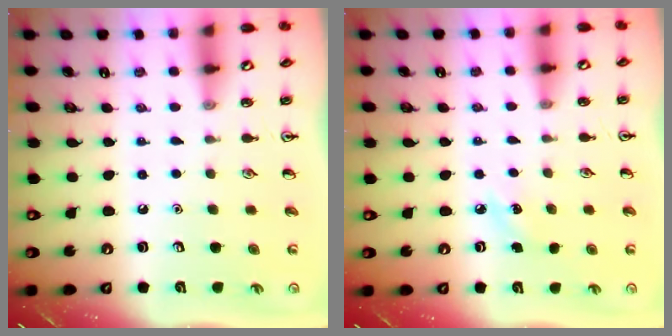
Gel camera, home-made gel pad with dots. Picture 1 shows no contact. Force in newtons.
{"total": 5.0, "press": 4.7, "slide": 1.5}